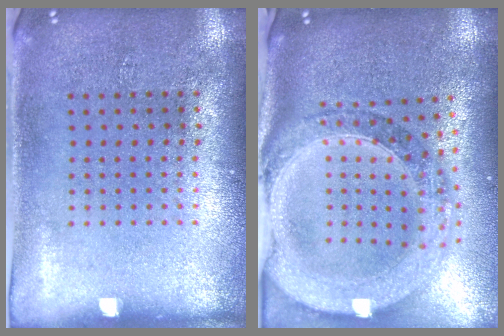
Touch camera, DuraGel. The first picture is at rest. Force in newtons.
{"total": 2.5, "press": 2.2, "slide": 1.2}